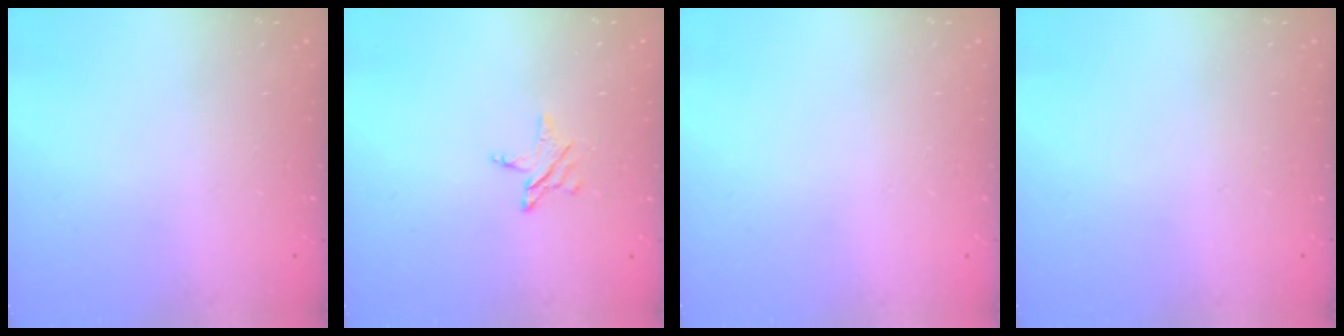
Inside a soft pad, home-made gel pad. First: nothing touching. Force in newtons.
{"total": 2.9, "press": 2.9, "slide": 0.3}
{"total": 0.0}
{"total": 0.0}